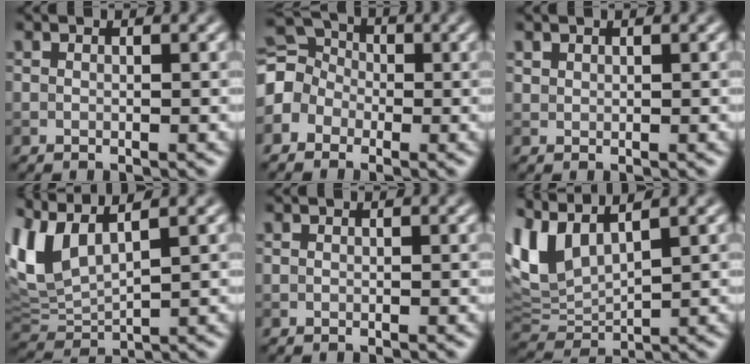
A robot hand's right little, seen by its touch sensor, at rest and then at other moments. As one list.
[{"total": 4.2, "force": [-1.1, 3.7, 1.9], "torque": [-0.039, 0.013, -0.036]}, {"total": 0.6, "force": [0.4, 0.3, 0.0], "torque": [0.002, -0.001, 0.011]}, {"total": 5.6, "force": [2.9, 2.4, 4.1], "torque": [-0.113, 0.008, 0.062]}, {"total": 0.0}, {"total": 5.4, "force": [3.2, 2.4, 3.5], "torque": [-0.093, 0.004, 0.067]}]